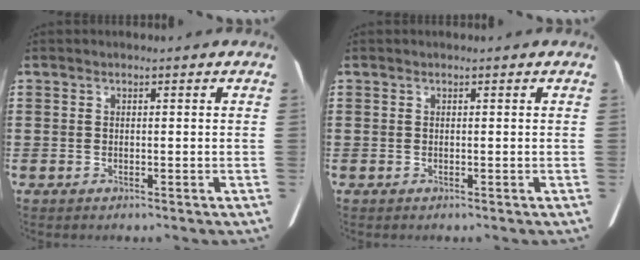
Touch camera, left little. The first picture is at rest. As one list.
[{"total": 0.0}]